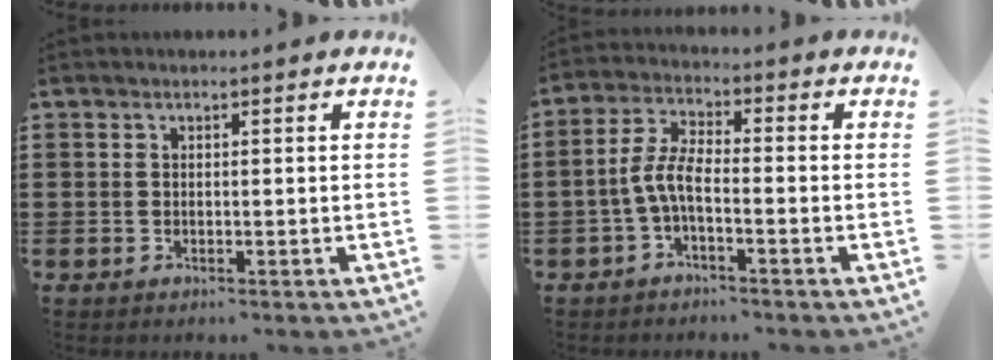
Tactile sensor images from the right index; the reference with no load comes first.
{"total": 5.3, "force": [-2.0, 1.5, 4.7], "torque": [-0.111, -0.004, -0.045]}